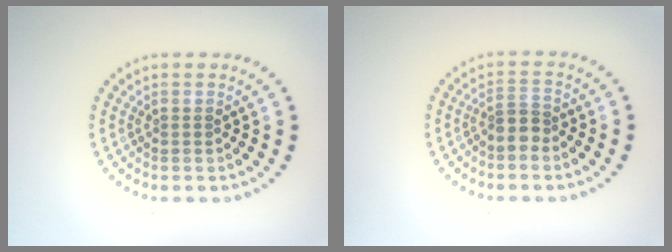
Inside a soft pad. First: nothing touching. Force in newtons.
{"total": 2.1, "press": 1.7, "slide": 1.2}